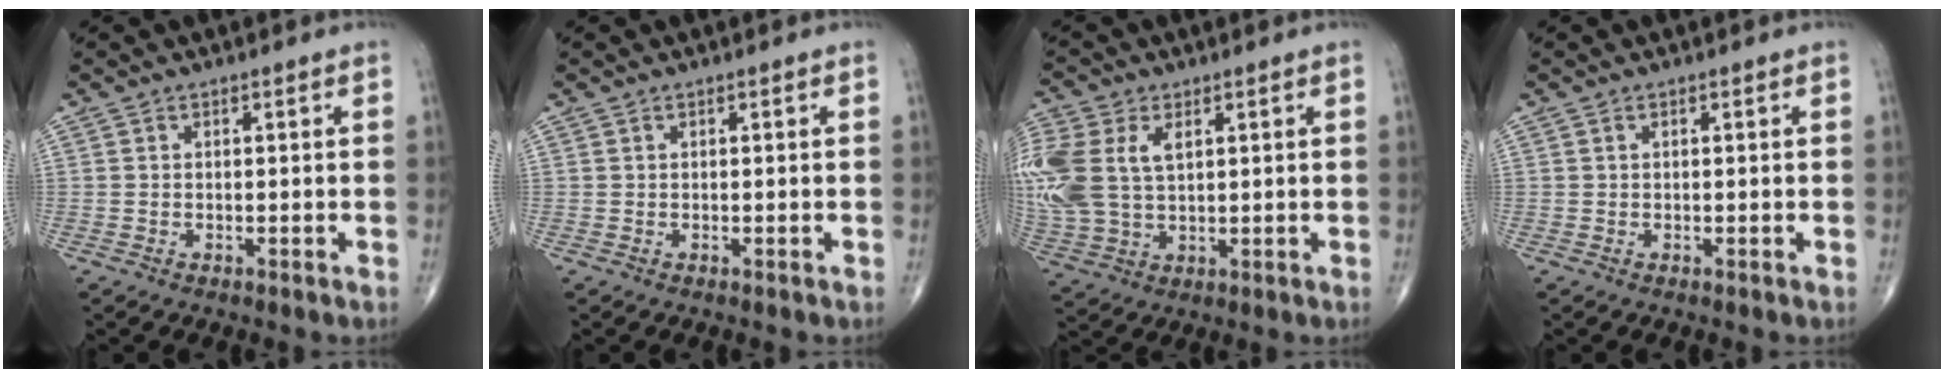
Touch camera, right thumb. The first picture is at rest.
{"total": 0.0}
{"total": 16.6, "force": [3.7, 10.7, 12.1], "torque": [-0.309, 0.007, 0.075]}
{"total": 0.0}